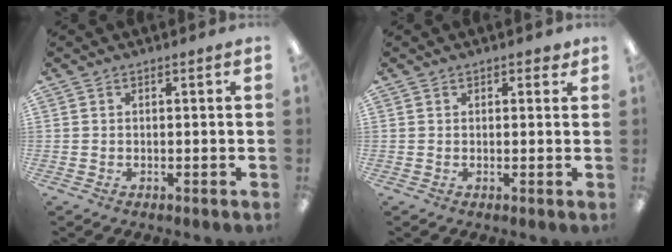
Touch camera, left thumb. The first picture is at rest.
{"total": 1.7, "force": [1.1, 0.9, 0.8], "torque": [-0.010, 0.001, 0.018]}